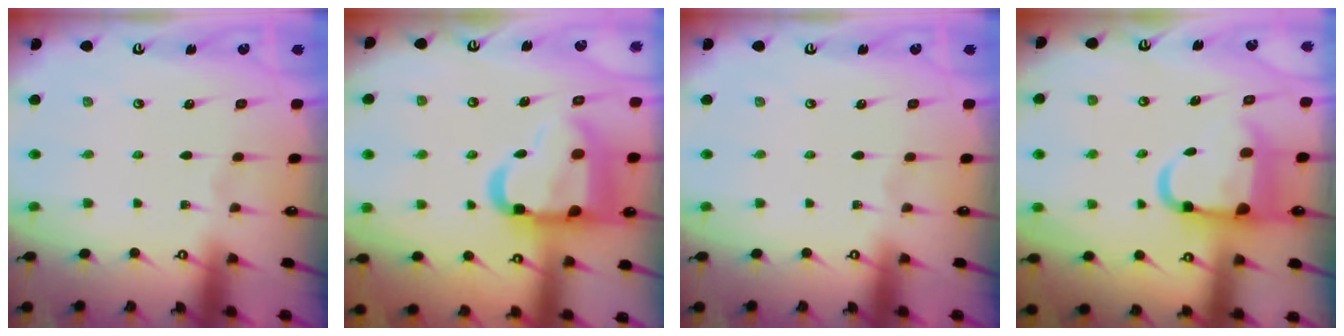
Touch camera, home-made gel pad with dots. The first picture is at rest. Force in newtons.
{"total": 20.9, "press": 20.8, "slide": 2.2}
{"total": 0.0}
{"total": 11.0, "press": 10.8, "slide": 2.0}